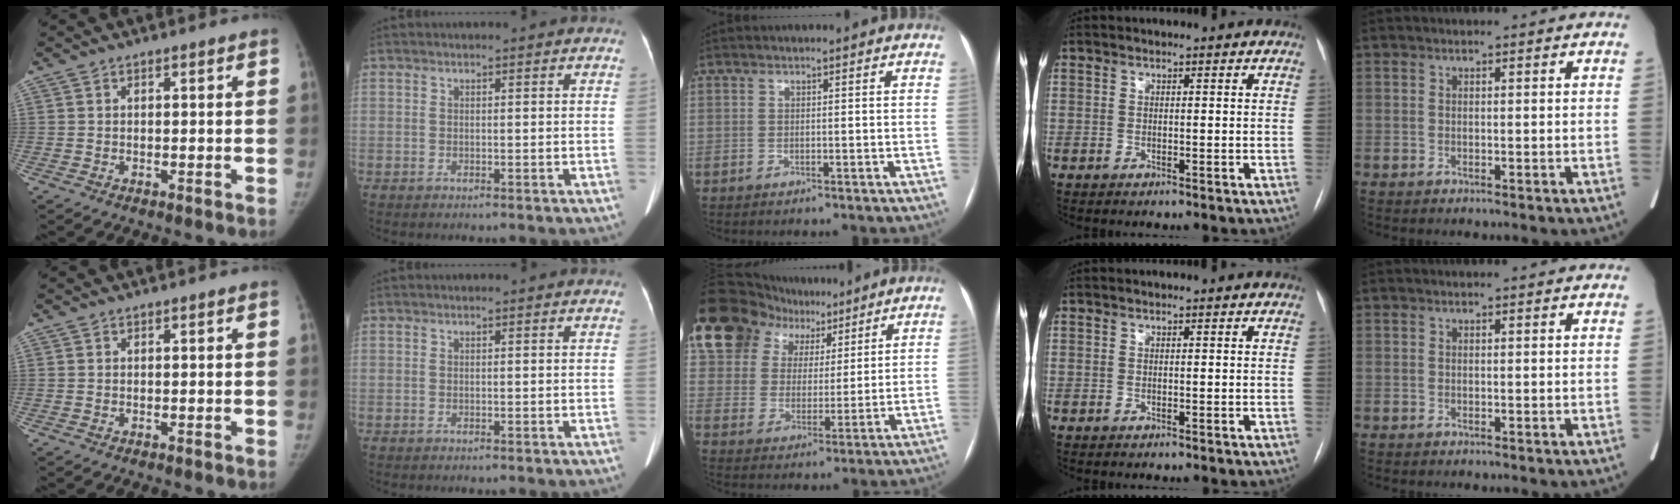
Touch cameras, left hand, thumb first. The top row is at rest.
{"middle": {"total": 21.7, "force": [13.9, 14.3, 8.5], "torque": [-0.209, 0.076, 0.250]}}